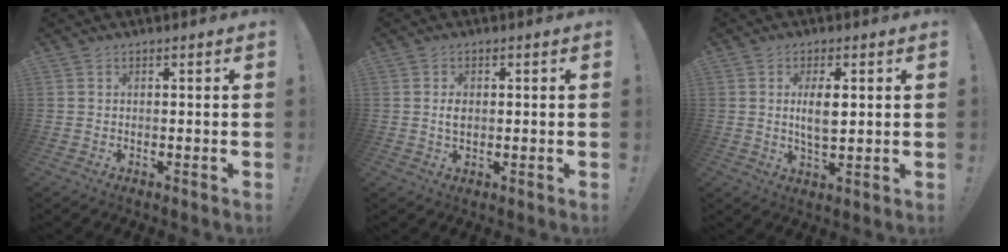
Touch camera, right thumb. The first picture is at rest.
{"total": 2.9, "force": [0.2, 2.0, 2.1], "torque": [-0.026, -0.002, 0.001]}
{"total": 6.5, "force": [1.0, 2.7, 5.8], "torque": [-0.108, -0.006, 0.010]}